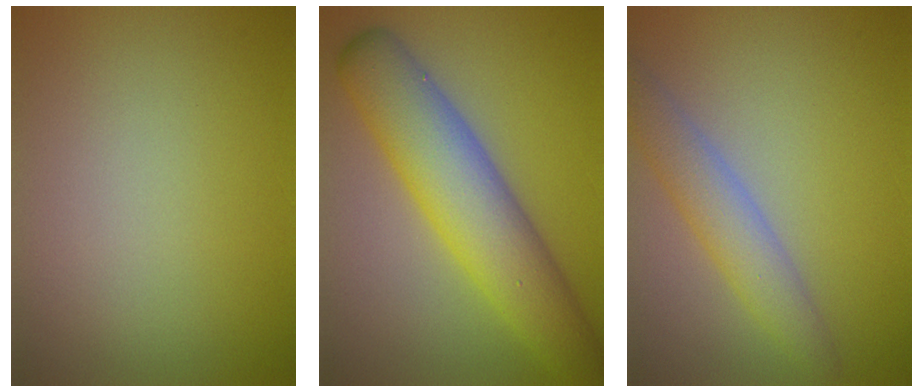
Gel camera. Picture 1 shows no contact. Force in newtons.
{"total": 8.5, "press": 8.5, "slide": 0.2}
{"total": 3.9, "press": 3.9, "slide": 0.1}